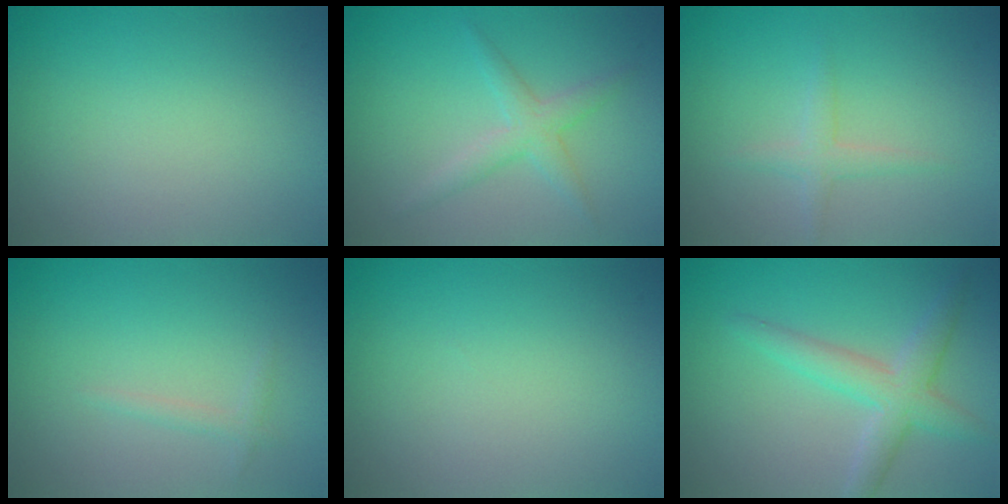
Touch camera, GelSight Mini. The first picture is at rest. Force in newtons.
{"total": 2.4, "press": 2.4, "slide": 0.0}
{"total": 1.5, "press": 1.5, "slide": 0.1}
{"total": 0.9, "press": 0.9, "slide": 0.1}
{"total": 0.0}
{"total": 3.7, "press": 3.7, "slide": 0.0}